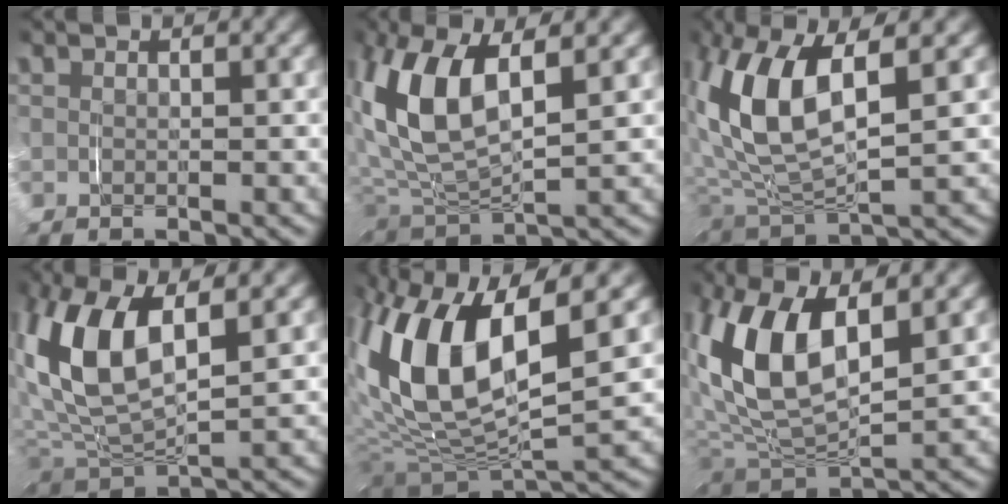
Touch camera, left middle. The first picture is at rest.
{"total": 9.1, "force": [2.4, 4.9, 7.2], "torque": [-0.180, 0.005, 0.047]}
{"total": 9.5, "force": [2.2, 5.0, 7.8], "torque": [-0.183, 0.004, 0.044]}
{"total": 10.0, "force": [2.6, 5.5, 7.9], "torque": [-0.195, 0.003, 0.051]}
{"total": 13.6, "force": [1.8, 7.7, 11.0], "torque": [-0.237, -0.011, 0.034]}
{"total": 10.5, "force": [2.7, 5.8, 8.4], "torque": [-0.199, 0.004, 0.050]}